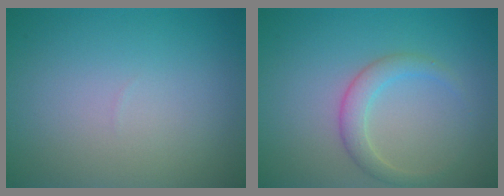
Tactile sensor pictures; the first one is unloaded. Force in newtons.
{"total": 2.3, "press": 2.3, "slide": 0.1}